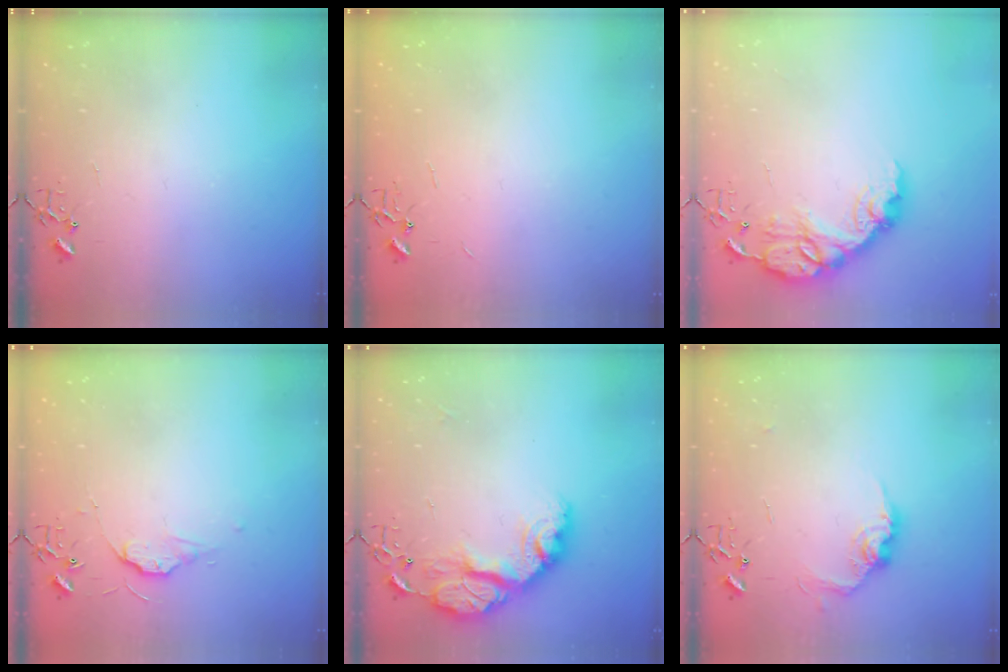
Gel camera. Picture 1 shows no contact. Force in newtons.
{"total": 2.2, "press": 2.2, "slide": 0.3}
{"total": 15.4, "press": 15.4, "slide": 1.1}
{"total": 7.1, "press": 7.0, "slide": 0.8}
{"total": 17.4, "press": 17.4, "slide": 1.4}
{"total": 11.3, "press": 11.3, "slide": 0.6}